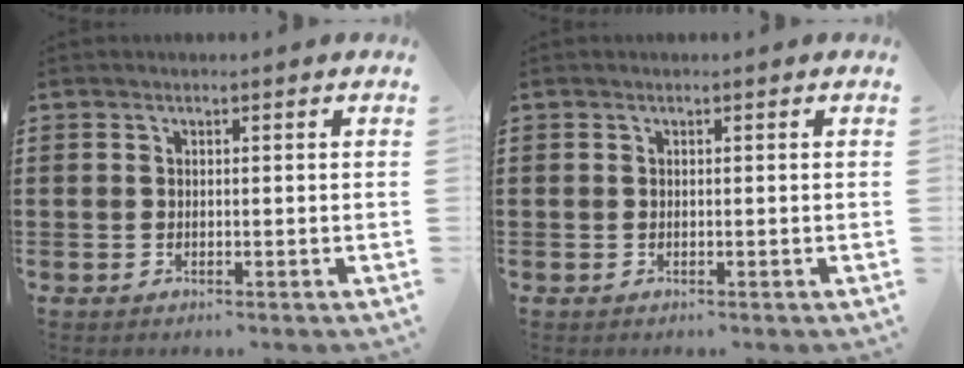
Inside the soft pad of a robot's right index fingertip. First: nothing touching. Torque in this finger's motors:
{"motor_torque": [-0.24, 0.24, 0.00, 0.00]}